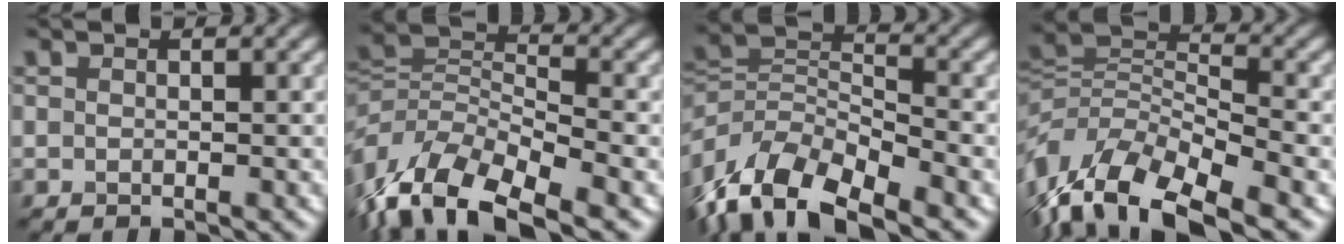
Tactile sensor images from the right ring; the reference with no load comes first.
{"total": 9.8, "force": [-6.1, 4.6, 6.2], "torque": [-0.119, -0.004, -0.122]}
{"total": 10.6, "force": [-7.2, 4.7, 6.2], "torque": [-0.128, -0.006, -0.141]}
{"total": 10.9, "force": [-6.7, 5.0, 7.0], "torque": [-0.133, 0.003, -0.130]}